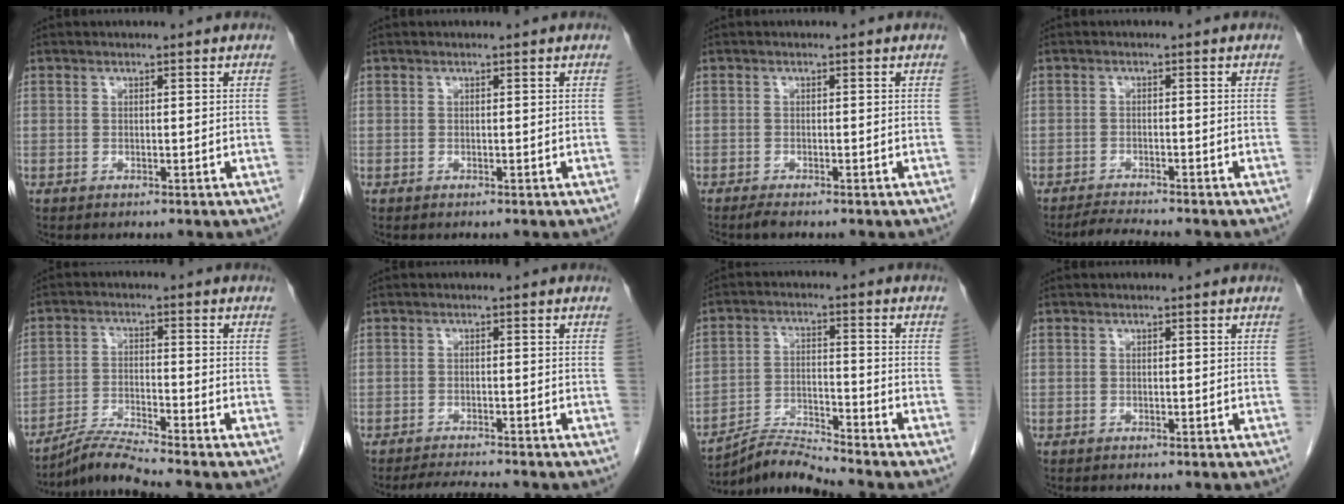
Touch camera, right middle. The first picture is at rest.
{"total": 0.0}
{"total": 1.2, "force": [-1.0, 0.0, 0.6], "torque": [-0.017, -0.004, -0.020]}
{"total": 3.4, "force": [-3.2, -0.6, 0.9], "torque": [-0.021, -0.017, -0.054]}
{"total": 5.7, "force": [-5.3, -1.8, 1.4], "torque": [-0.034, -0.020, -0.101]}
{"total": 3.8, "force": [-3.7, -0.5, 1.1], "torque": [-0.018, -0.016, -0.059]}
{"total": 6.4, "force": [-6.1, -1.6, 0.4], "torque": [-0.016, -0.002, -0.114]}
{"total": 0.0}